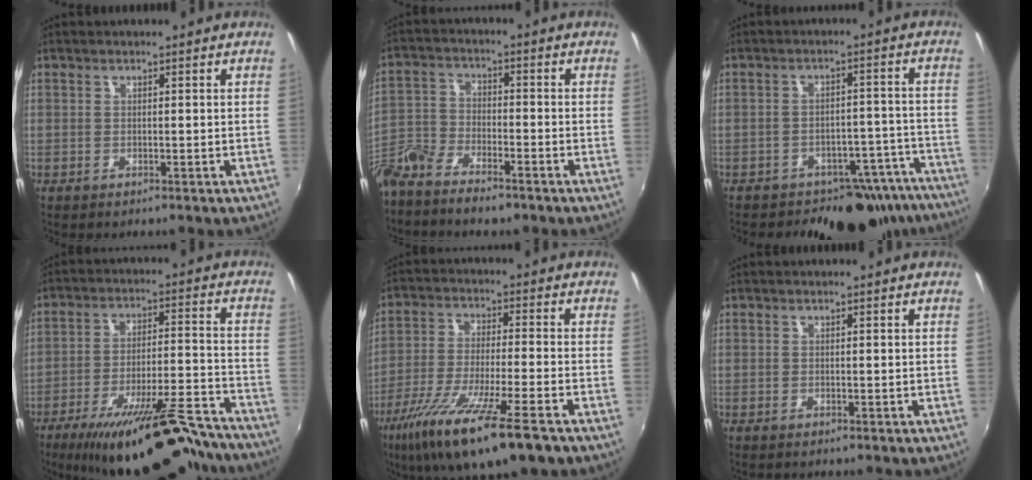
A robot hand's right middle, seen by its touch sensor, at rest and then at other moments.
{"total": 11.8, "force": [-9.1, 4.1, 6.3], "torque": [-0.155, -0.020, -0.179]}
{"total": 14.2, "force": [-11.7, 7.3, 3.2], "torque": [-0.027, 0.046, -0.124]}
{"total": 22.8, "force": [-18.9, 5.1, 11.7], "torque": [-0.189, -0.014, -0.265]}
{"total": 17.6, "force": [-10.8, 2.1, 13.7], "torque": [-0.266, -0.060, -0.190]}
{"total": 0.0}